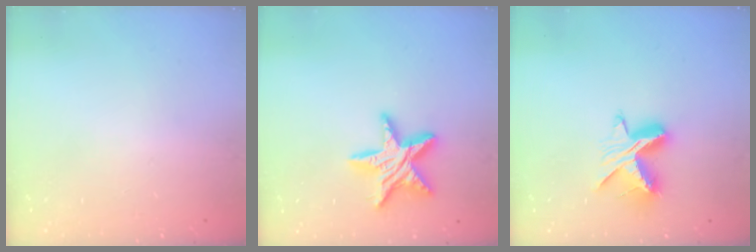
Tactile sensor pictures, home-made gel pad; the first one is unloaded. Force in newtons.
{"total": 14.5, "press": 14.5, "slide": 0.8}
{"total": 11.3, "press": 11.3, "slide": 0.5}